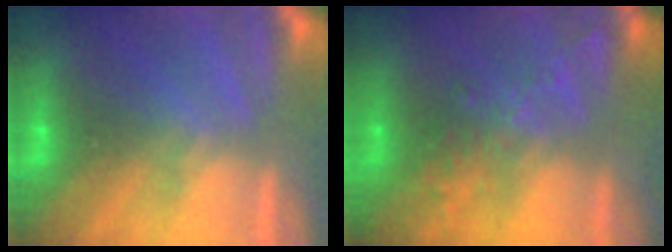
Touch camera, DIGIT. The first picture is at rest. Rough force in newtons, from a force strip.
{"total": 2.7}